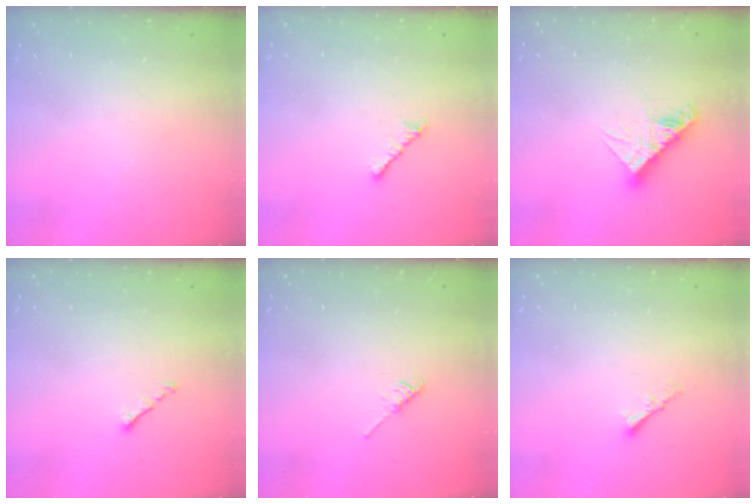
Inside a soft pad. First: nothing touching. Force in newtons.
{"total": 2.1, "press": 2.0, "slide": 0.6}
{"total": 9.8, "press": 9.8, "slide": 0.7}
{"total": 0.8, "press": 0.6, "slide": 0.4}
{"total": 3.3, "press": 3.2, "slide": 0.6}
{"total": 2.0, "press": 2.0, "slide": 0.3}